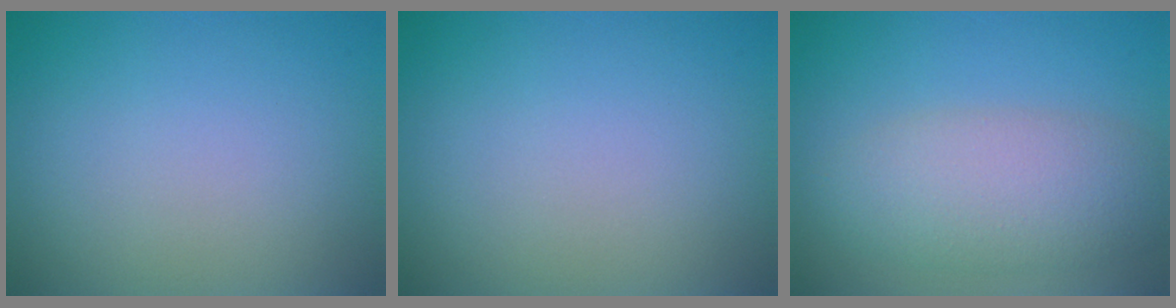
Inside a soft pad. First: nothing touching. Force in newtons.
{"total": 0.0}
{"total": 5.7, "press": 5.7, "slide": 0.3}